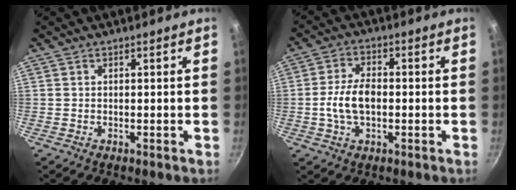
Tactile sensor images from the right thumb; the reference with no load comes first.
{"total": 7.7, "force": [-0.9, 4.4, 6.2], "torque": [-0.116, 0.019, -0.022]}